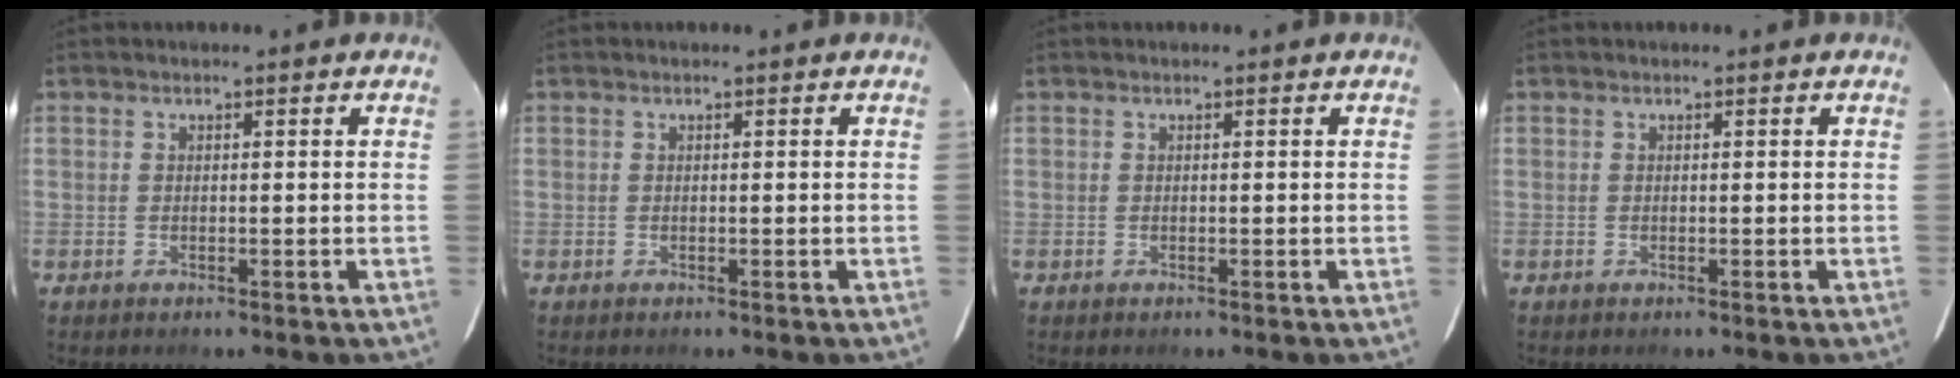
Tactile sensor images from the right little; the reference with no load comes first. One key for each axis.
{"total": 0.0}
{"total": 0.0}
{"total": 0.0}